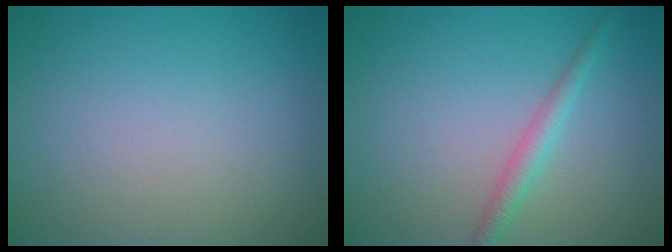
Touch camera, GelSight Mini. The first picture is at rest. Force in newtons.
{"total": 2.0, "press": 2.0, "slide": 0.0}